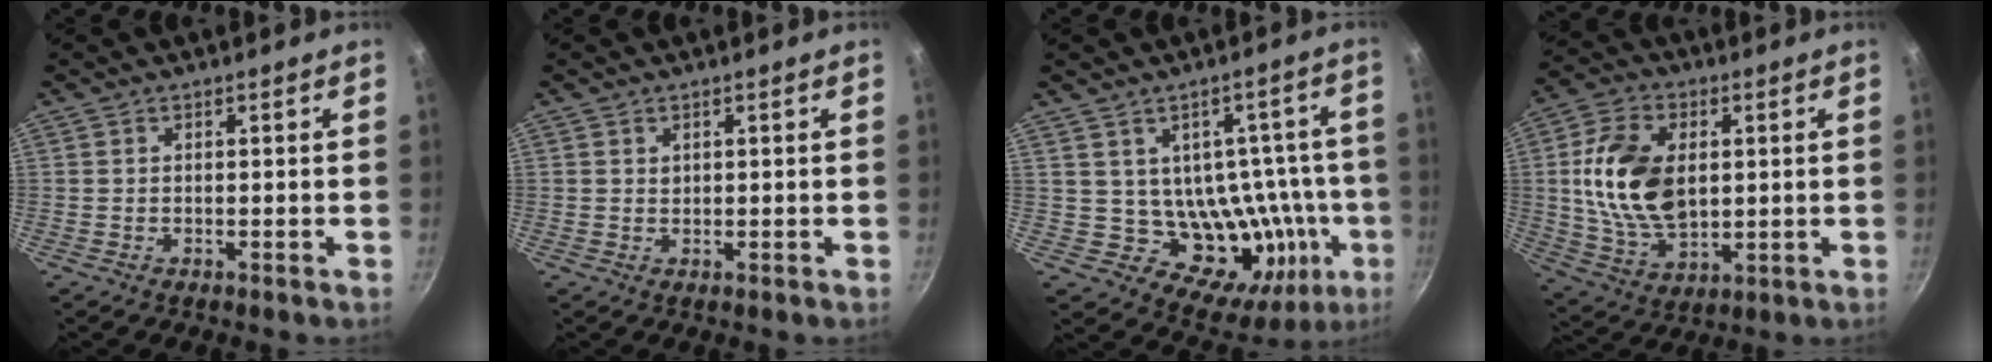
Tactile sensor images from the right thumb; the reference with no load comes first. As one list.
[{"total": 0.7, "force": [0.4, 0.5, 0.2], "torque": [-0.003, 0.000, 0.007]}, {"total": 17.8, "force": [-1.3, 13.5, 11.6], "torque": [-0.100, -0.005, 0.002]}, {"total": 16.7, "force": [1.9, 10.7, 12.6], "torque": [-0.219, -0.005, 0.041]}]